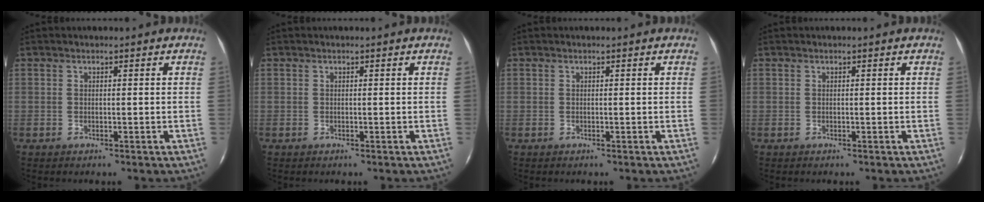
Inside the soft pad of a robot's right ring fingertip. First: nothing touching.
{"total": 0.0}
{"total": 0.0}
{"total": 0.0}